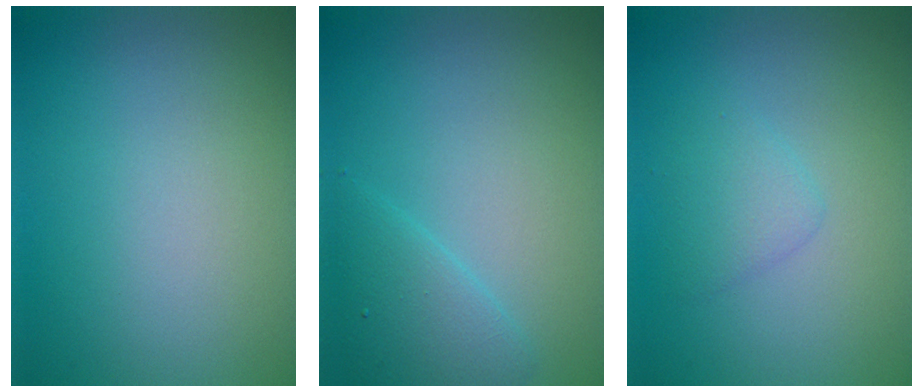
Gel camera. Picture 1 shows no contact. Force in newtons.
{"total": 2.6, "press": 2.6, "slide": 0.2}
{"total": 1.6, "press": 1.6, "slide": 0.2}